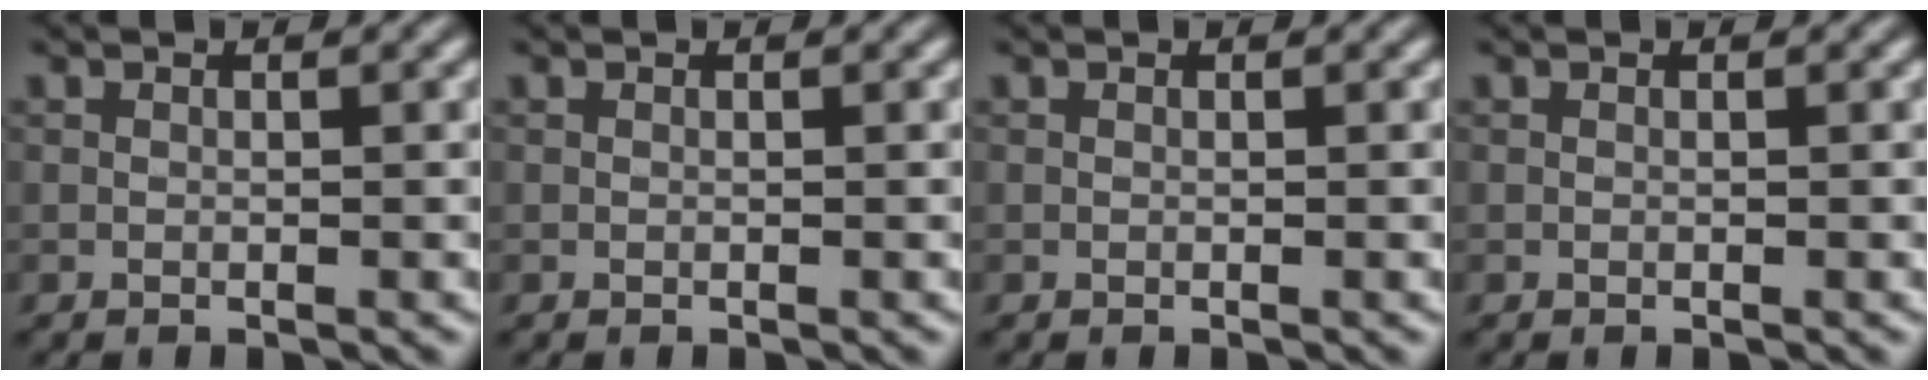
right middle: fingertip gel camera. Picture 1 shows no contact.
{"total": 0.0}
{"total": 0.0}
{"total": 0.0}